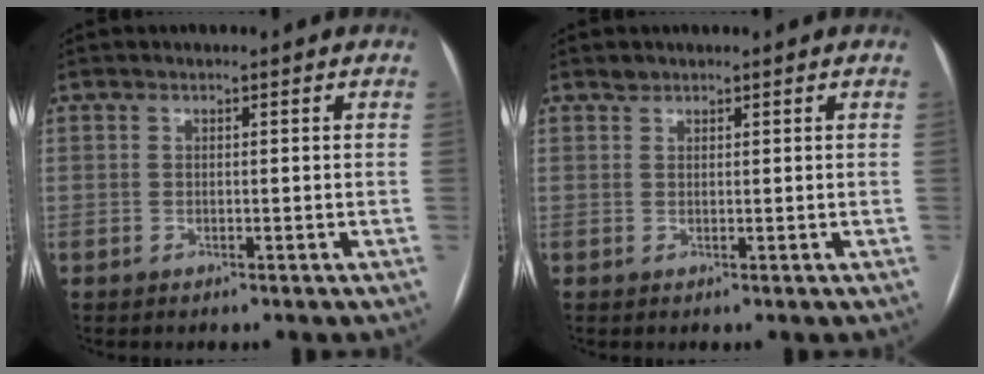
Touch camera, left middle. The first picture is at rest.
{"total": 0.7, "force": [0.7, 0.2, 0.0], "torque": [0.000, 0.000, 0.012]}